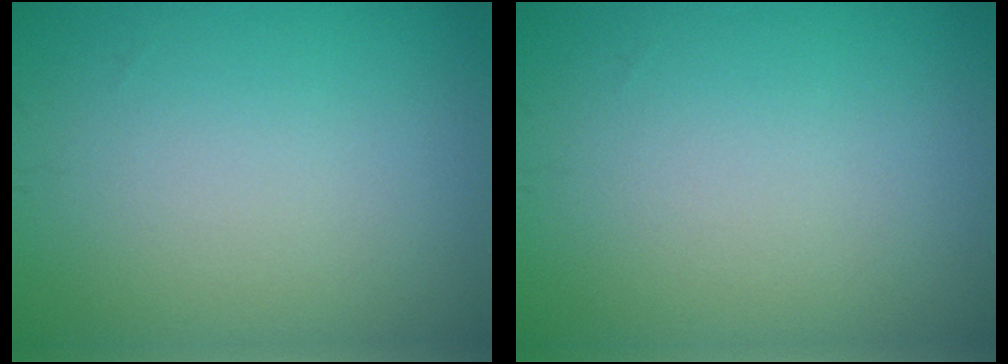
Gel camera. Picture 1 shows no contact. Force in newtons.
{"total": 0.0}